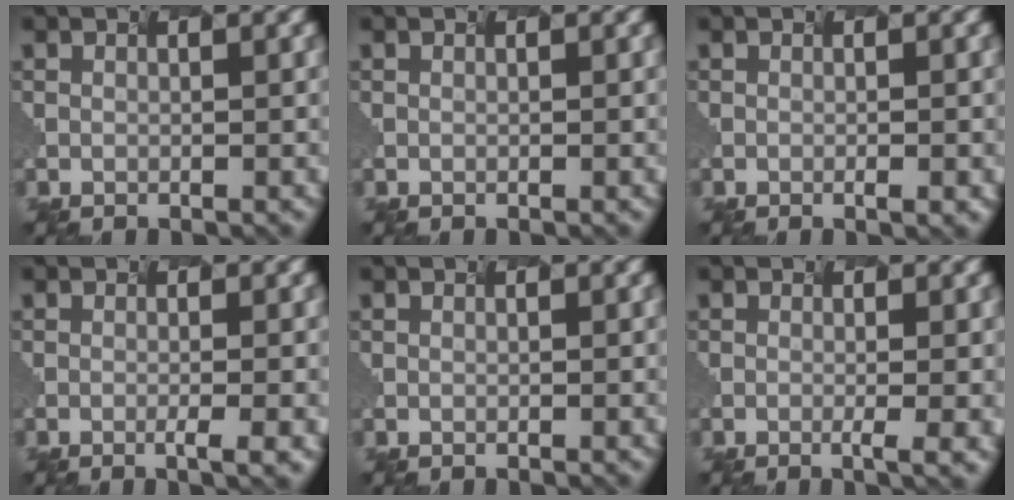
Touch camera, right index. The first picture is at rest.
{"total": 0.0}
{"total": 1.8, "force": [-0.1, 0.6, 1.6], "torque": [-0.007, 0.012, 0.006]}
{"total": 2.4, "force": [-1.0, 0.1, 2.1], "torque": [-0.028, 0.002, -0.002]}
{"total": 0.0}
{"total": 2.0, "force": [-0.9, -0.1, 1.8], "torque": [-0.030, 0.001, 0.004]}